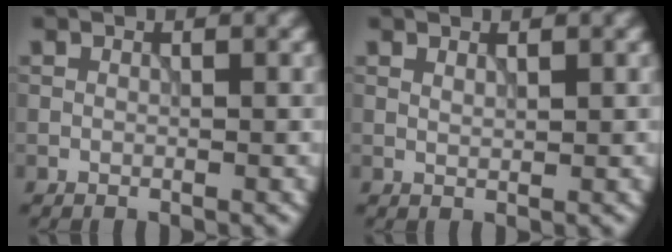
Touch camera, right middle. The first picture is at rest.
{"total": 0.6, "force": [0.5, 0.2, 0.4], "torque": [-0.012, -0.001, 0.009]}